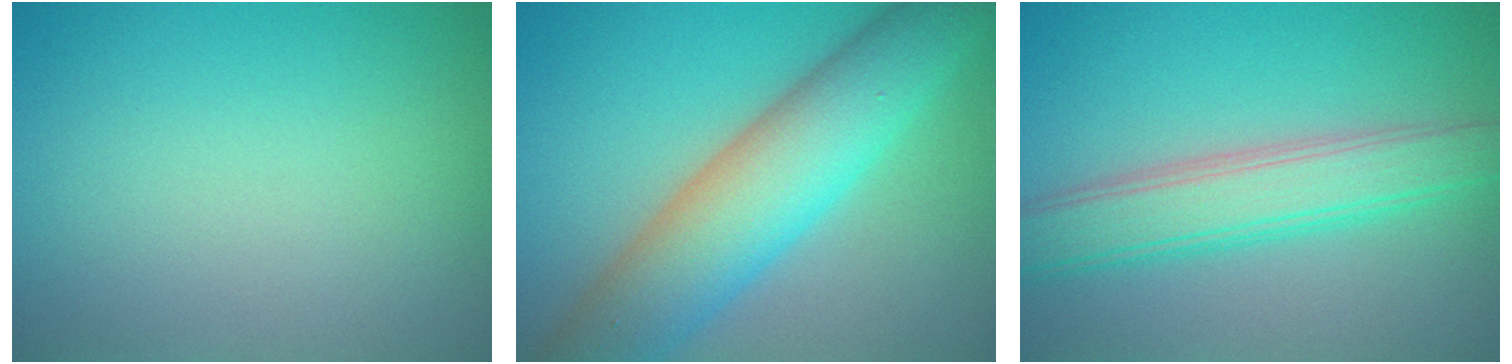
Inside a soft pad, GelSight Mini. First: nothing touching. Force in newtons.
{"total": 9.3, "press": 9.3, "slide": 0.3}
{"total": 5.1, "press": 5.1, "slide": 0.3}